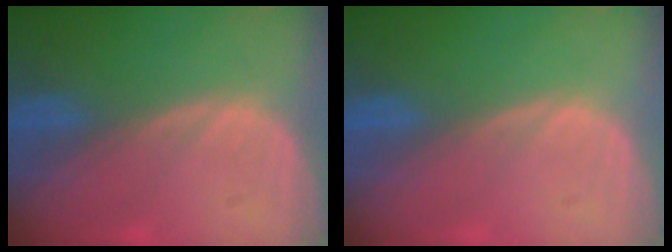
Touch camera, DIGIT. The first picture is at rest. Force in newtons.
{"total": 0.0}